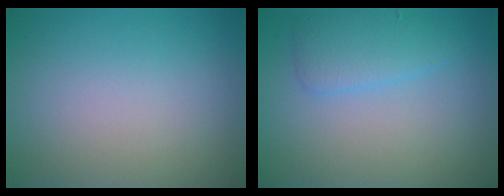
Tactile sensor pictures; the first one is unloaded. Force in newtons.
{"total": 2.6, "press": 2.6, "slide": 0.1}